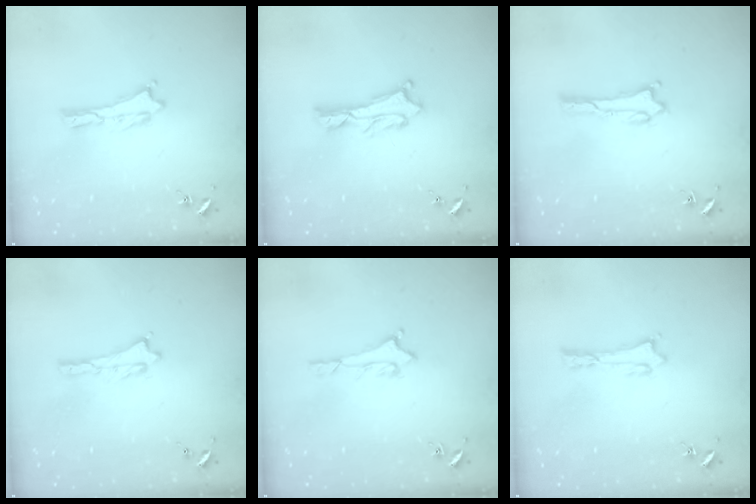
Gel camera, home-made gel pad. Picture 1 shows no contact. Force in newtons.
{"total": 1.2, "press": 1.2, "slide": 0.2}
{"total": 0.8, "press": 0.8, "slide": 0.2}
{"total": 0.0}
{"total": 1.1, "press": 1.1, "slide": 0.1}
{"total": 0.0}